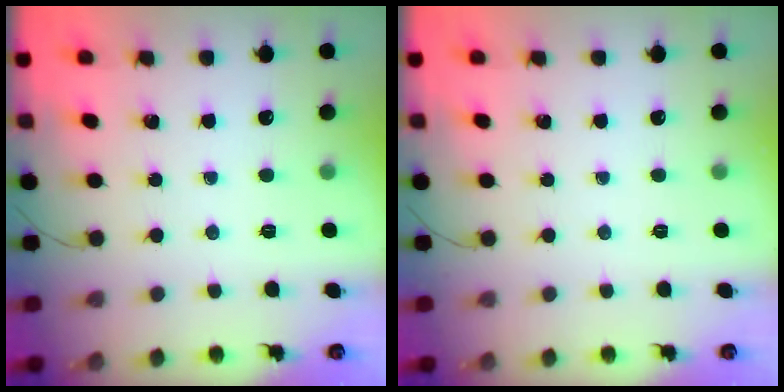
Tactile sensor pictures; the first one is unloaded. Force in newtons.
{"total": 0.0}